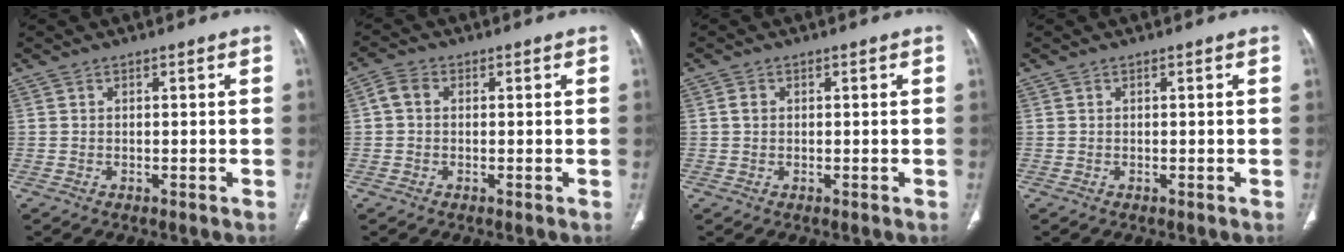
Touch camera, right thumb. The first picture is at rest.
{"total": 2.9, "force": [0.3, 2.2, 1.8], "torque": [-0.036, 0.009, 0.001]}
{"total": 1.4, "force": [0.2, 1.1, 0.8], "torque": [-0.013, 0.002, 0.004]}
{"total": 0.0}